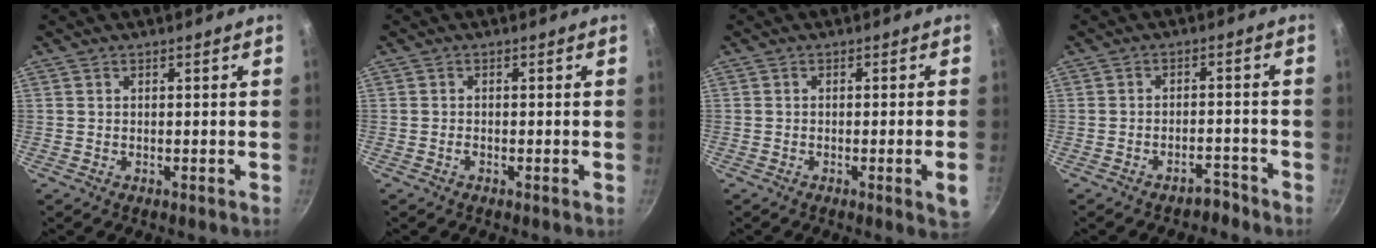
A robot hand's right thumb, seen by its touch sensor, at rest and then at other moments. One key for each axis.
{"total": 0.8, "fx": -0.5, "fy": 0.0, "fz": 0.6, "tx": -0.022, "ty": 0.004, "tz": -0.013}
{"total": 4.1, "fx": -1.2, "fy": 0.0, "fz": 4.0, "tx": -0.056, "ty": -0.003, "tz": -0.014}
{"total": 3.3, "fx": -2.8, "fy": 1.2, "fz": 1.3, "tx": -0.005, "ty": 0.031, "tz": -0.032}